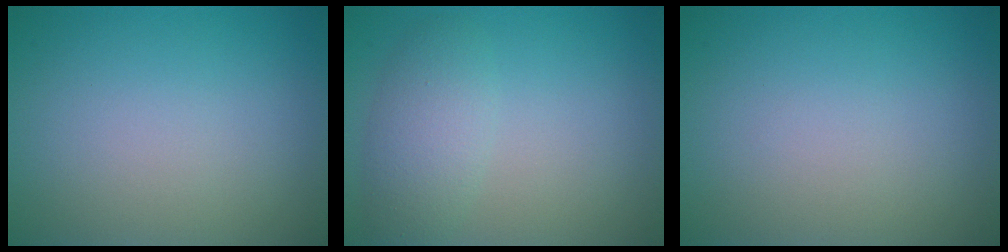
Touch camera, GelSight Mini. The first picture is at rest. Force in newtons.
{"total": 2.6, "press": 2.6, "slide": 0.2}
{"total": 0.0}